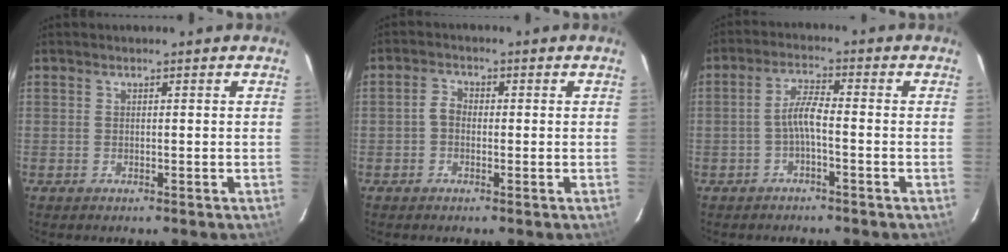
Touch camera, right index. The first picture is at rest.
{"total": 2.3, "force": [-0.6, 1.8, 1.3], "torque": [-0.027, 0.009, -0.014]}
{"total": 3.8, "force": [-1.5, 0.5, 3.4], "torque": [-0.073, 0.010, -0.031]}